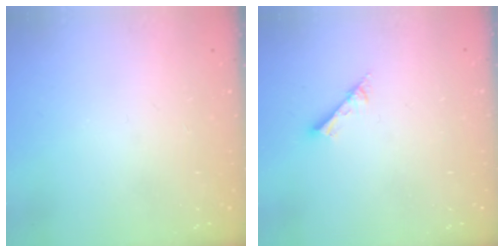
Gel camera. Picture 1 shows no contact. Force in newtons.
{"total": 3.7, "press": 3.7, "slide": 0.3}